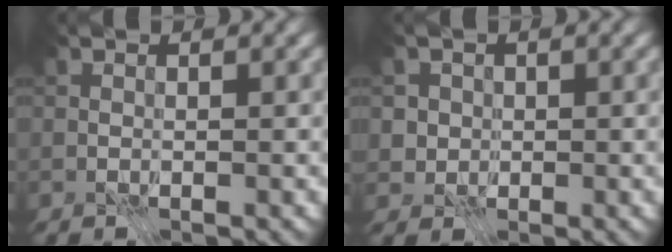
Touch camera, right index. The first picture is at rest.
{"total": 2.0, "force": [0.3, 2.0, 0.4], "torque": [-0.012, -0.002, 0.016]}